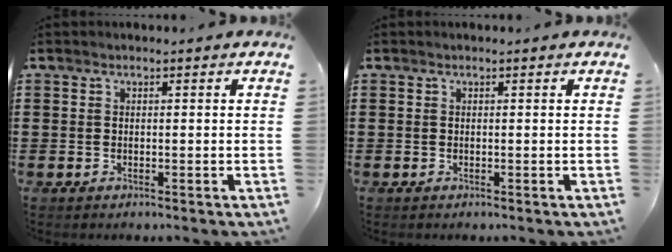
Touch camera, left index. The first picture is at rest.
{"total": 0.0}